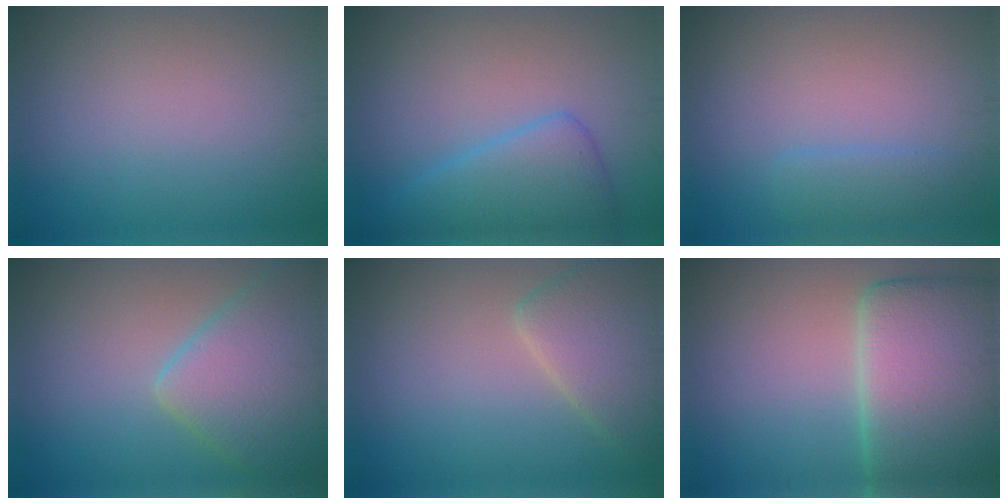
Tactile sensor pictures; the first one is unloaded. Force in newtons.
{"total": 4.6, "press": 4.6, "slide": 0.4}
{"total": 1.8, "press": 1.8, "slide": 0.2}
{"total": 6.9, "press": 6.9, "slide": 0.5}
{"total": 4.5, "press": 4.5, "slide": 0.3}
{"total": 11.4, "press": 11.4, "slide": 0.5}